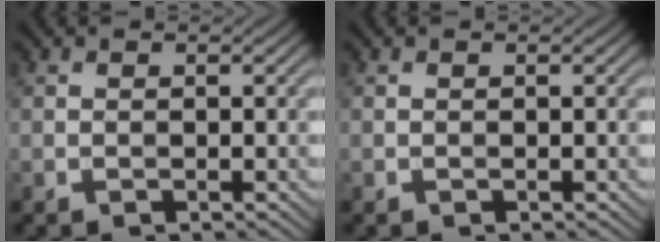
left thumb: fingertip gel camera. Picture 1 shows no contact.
{"total": 0.0}